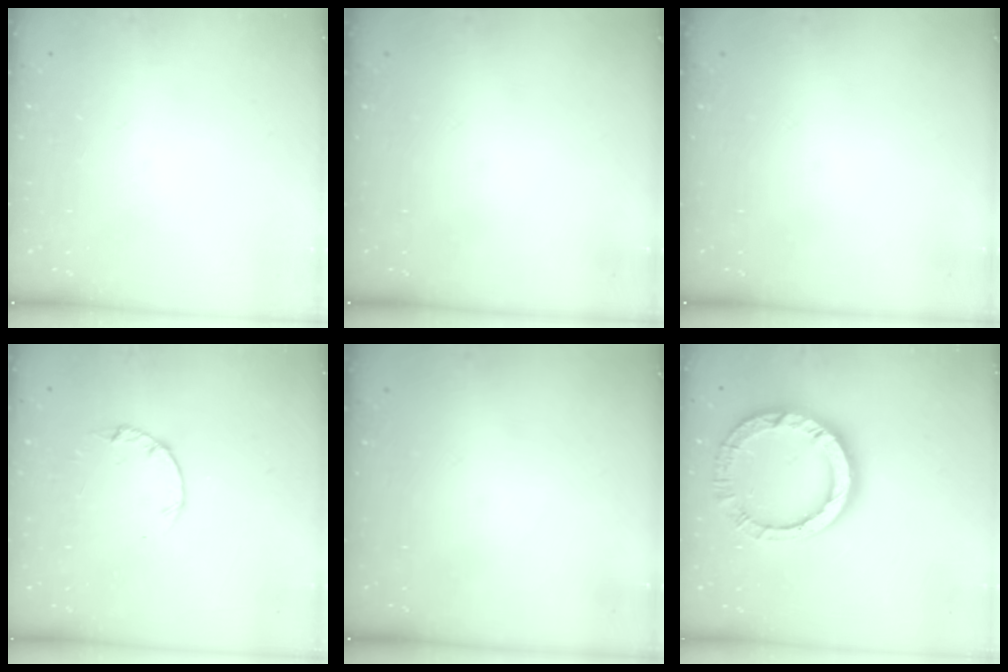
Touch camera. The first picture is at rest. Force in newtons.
{"total": 0.0}
{"total": 0.0}
{"total": 2.2, "press": 2.1, "slide": 0.4}
{"total": 0.0}
{"total": 14.0, "press": 13.9, "slide": 1.4}